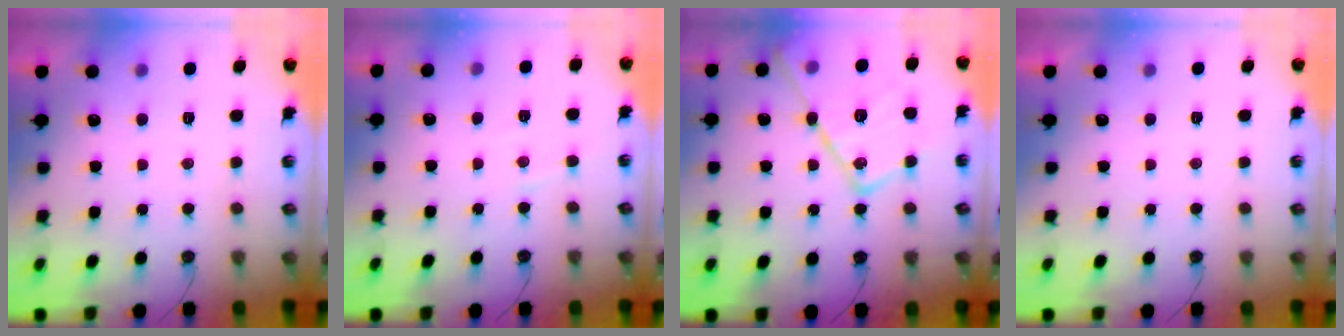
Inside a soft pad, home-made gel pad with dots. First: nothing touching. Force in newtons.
{"total": 3.7, "press": 3.7, "slide": 0.5}
{"total": 22.5, "press": 22.4, "slide": 2.1}
{"total": 2.2, "press": 2.2, "slide": 0.4}